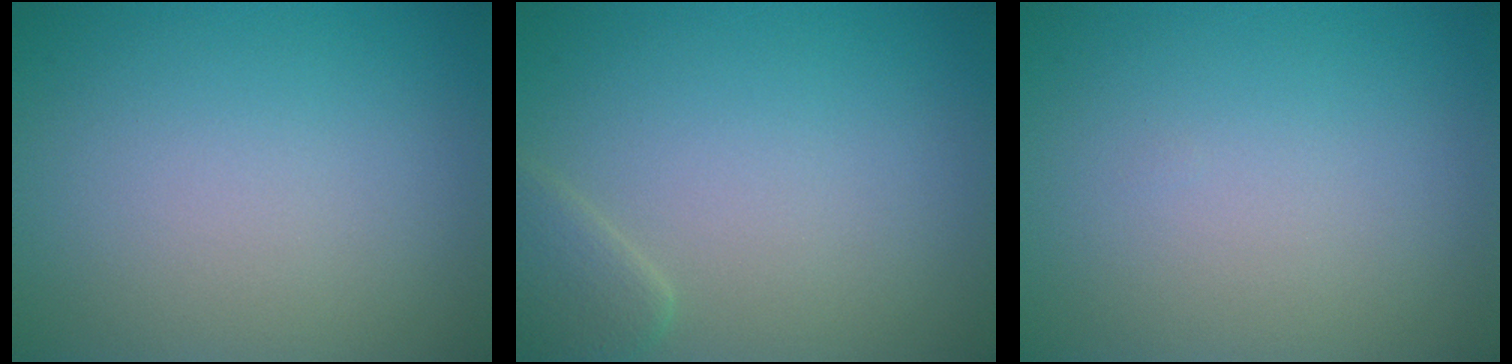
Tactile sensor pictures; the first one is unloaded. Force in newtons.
{"total": 1.9, "press": 1.9, "slide": 0.1}
{"total": 0.0}